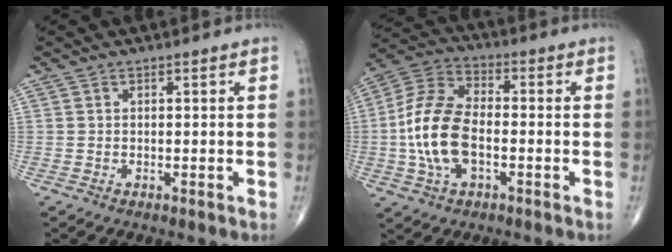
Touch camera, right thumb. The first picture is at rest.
{"total": 14.1, "force": [-2.4, 7.9, 11.5], "torque": [-0.236, 0.027, -0.050]}